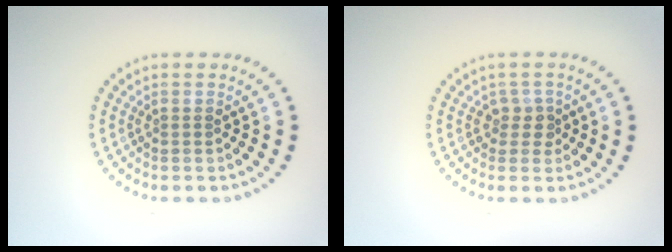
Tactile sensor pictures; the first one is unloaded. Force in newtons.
{"total": 1.7, "press": 1.3, "slide": 1.1}